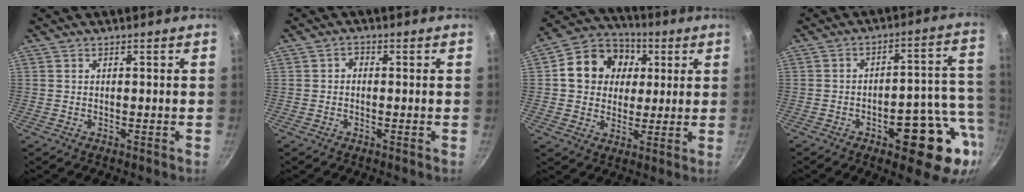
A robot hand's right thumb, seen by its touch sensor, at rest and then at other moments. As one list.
[{"total": 1.3, "force": [-0.4, 1.0, 0.8], "torque": [-0.011, 0.009, -0.008]}, {"total": 14.2, "force": [3.1, 12.0, 6.9], "torque": [-0.094, 0.013, 0.037]}, {"total": 16.7, "force": [-6.0, 7.0, 13.9], "torque": [-0.130, 0.040, -0.080]}]